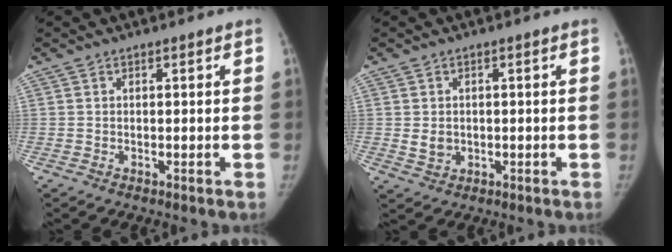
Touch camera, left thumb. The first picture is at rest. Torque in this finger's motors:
{"motor_torque": [-0.05, 0.05, 0.53, -0.14, 0.01]}